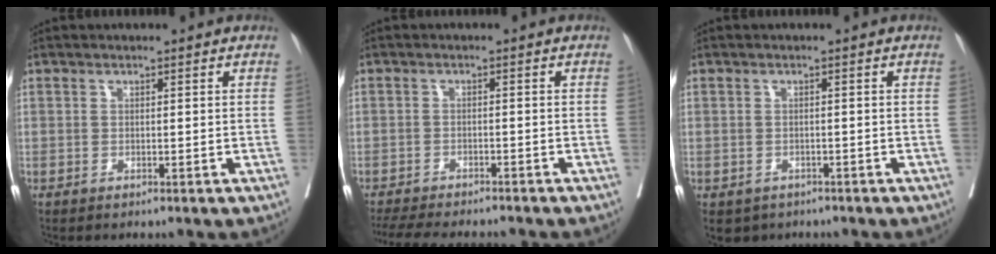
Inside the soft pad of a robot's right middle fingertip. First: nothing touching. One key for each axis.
{"total": 12.2, "fx": -10.9, "fy": 2.1, "fz": 5.0, "tx": -0.081, "ty": -0.015, "tz": -0.151}
{"total": 4.3, "fx": -3.0, "fy": 2.9, "fz": 0.9, "tx": -0.012, "ty": 0.000, "tz": -0.039}